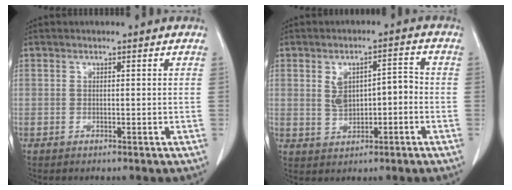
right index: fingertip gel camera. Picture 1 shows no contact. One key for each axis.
{"total": 5.8, "fx": -0.2, "fy": 3.0, "fz": 5.0, "tx": -0.087, "ty": 0.024, "tz": 0.008}